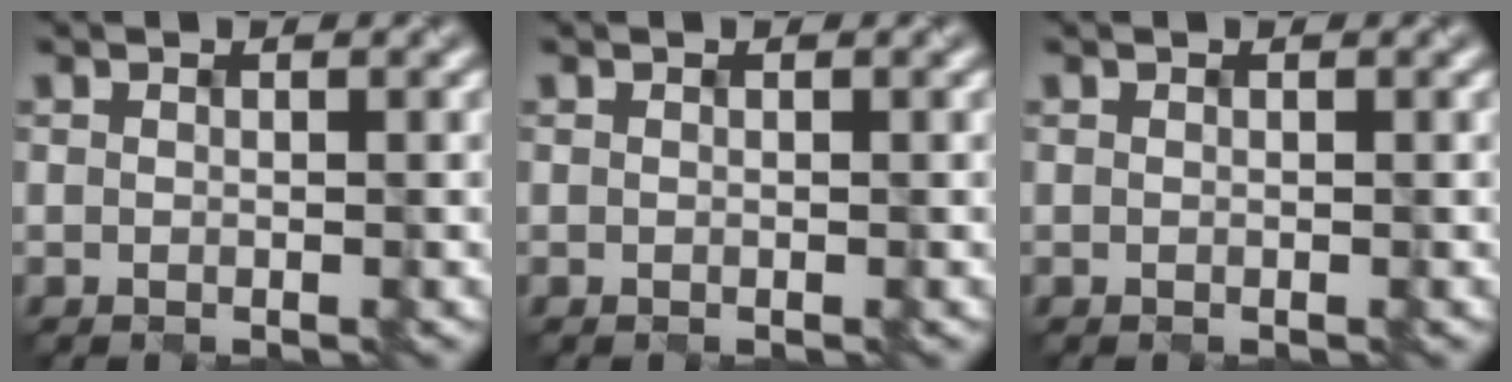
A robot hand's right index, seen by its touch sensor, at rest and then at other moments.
{"total": 0.0}
{"total": 0.0}